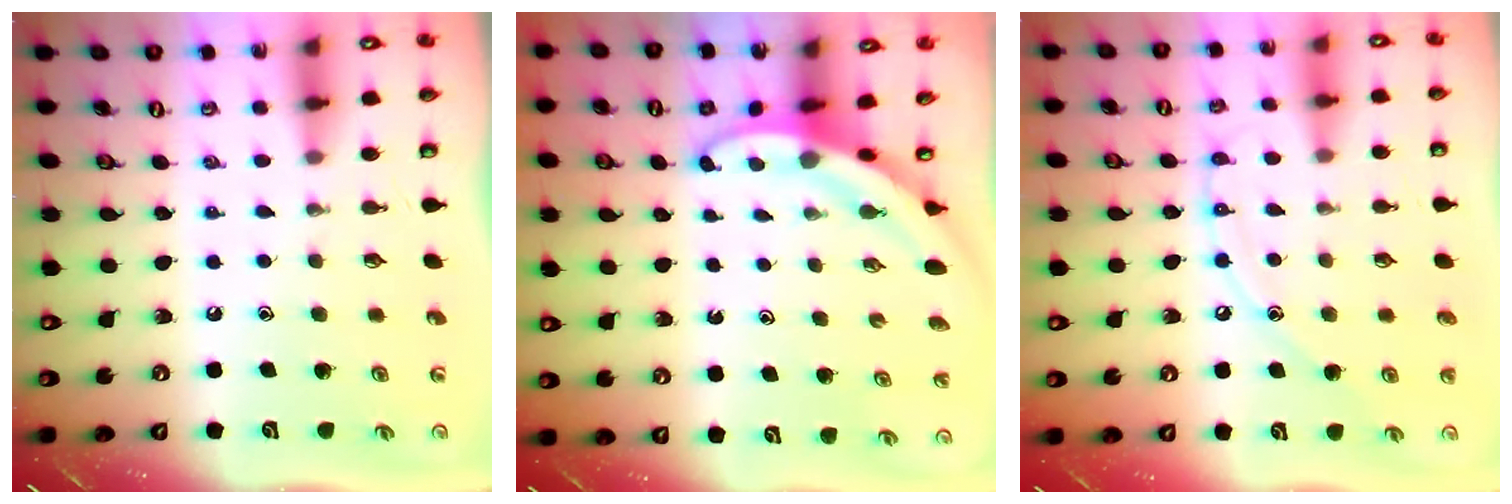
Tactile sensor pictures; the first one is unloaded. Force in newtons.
{"total": 4.0, "press": 4.0, "slide": 0.2}
{"total": 8.6, "press": 8.6, "slide": 0.7}